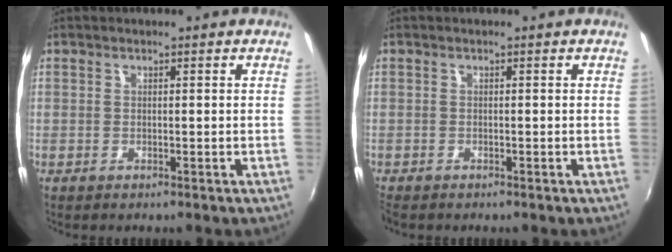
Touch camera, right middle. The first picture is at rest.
{"total": 1.2, "force": [-1.0, 0.5, 0.2], "torque": [-0.009, -0.006, -0.021]}